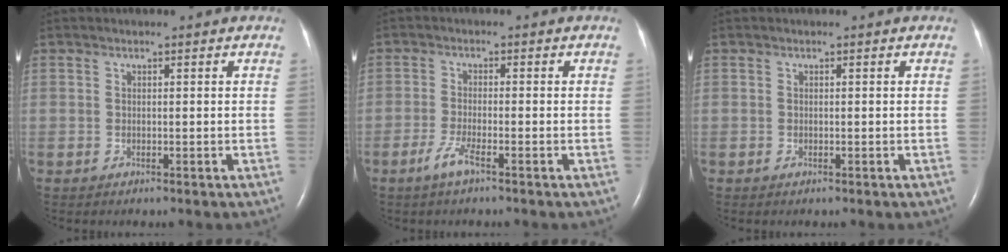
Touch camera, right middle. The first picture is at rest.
{"total": 2.9, "force": [-1.9, 0.1, 2.2], "torque": [-0.054, -0.006, -0.041]}
{"total": 0.0}